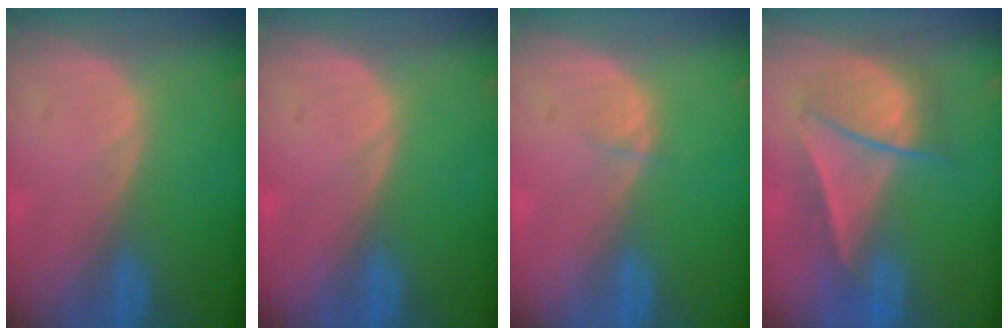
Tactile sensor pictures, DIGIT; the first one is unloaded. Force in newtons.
{"total": 0.0}
{"total": 0.8, "press": 0.8, "slide": 0.1}
{"total": 7.1, "press": 7.0, "slide": 0.9}